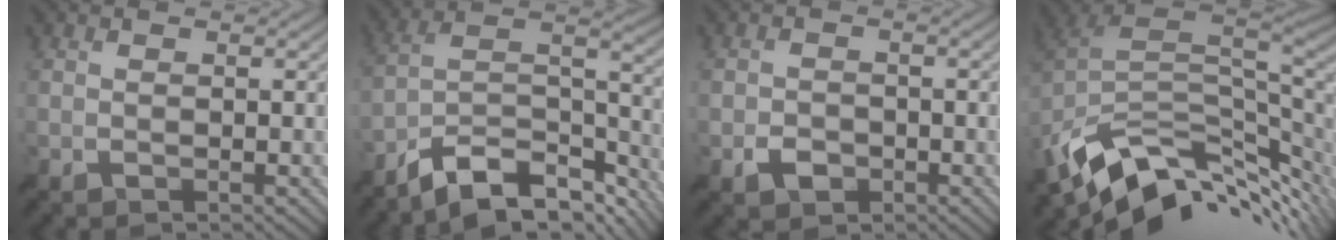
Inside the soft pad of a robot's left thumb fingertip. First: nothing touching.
{"total": 13.2, "force": [-10.1, 4.3, 7.3], "torque": [-0.137, -0.003, -0.177]}
{"total": 2.3, "force": [-1.4, 1.7, 0.8], "torque": [-0.012, -0.004, -0.025]}
{"total": 13.3, "force": [-3.9, 7.7, 10.1], "torque": [-0.217, -0.025, -0.057]}